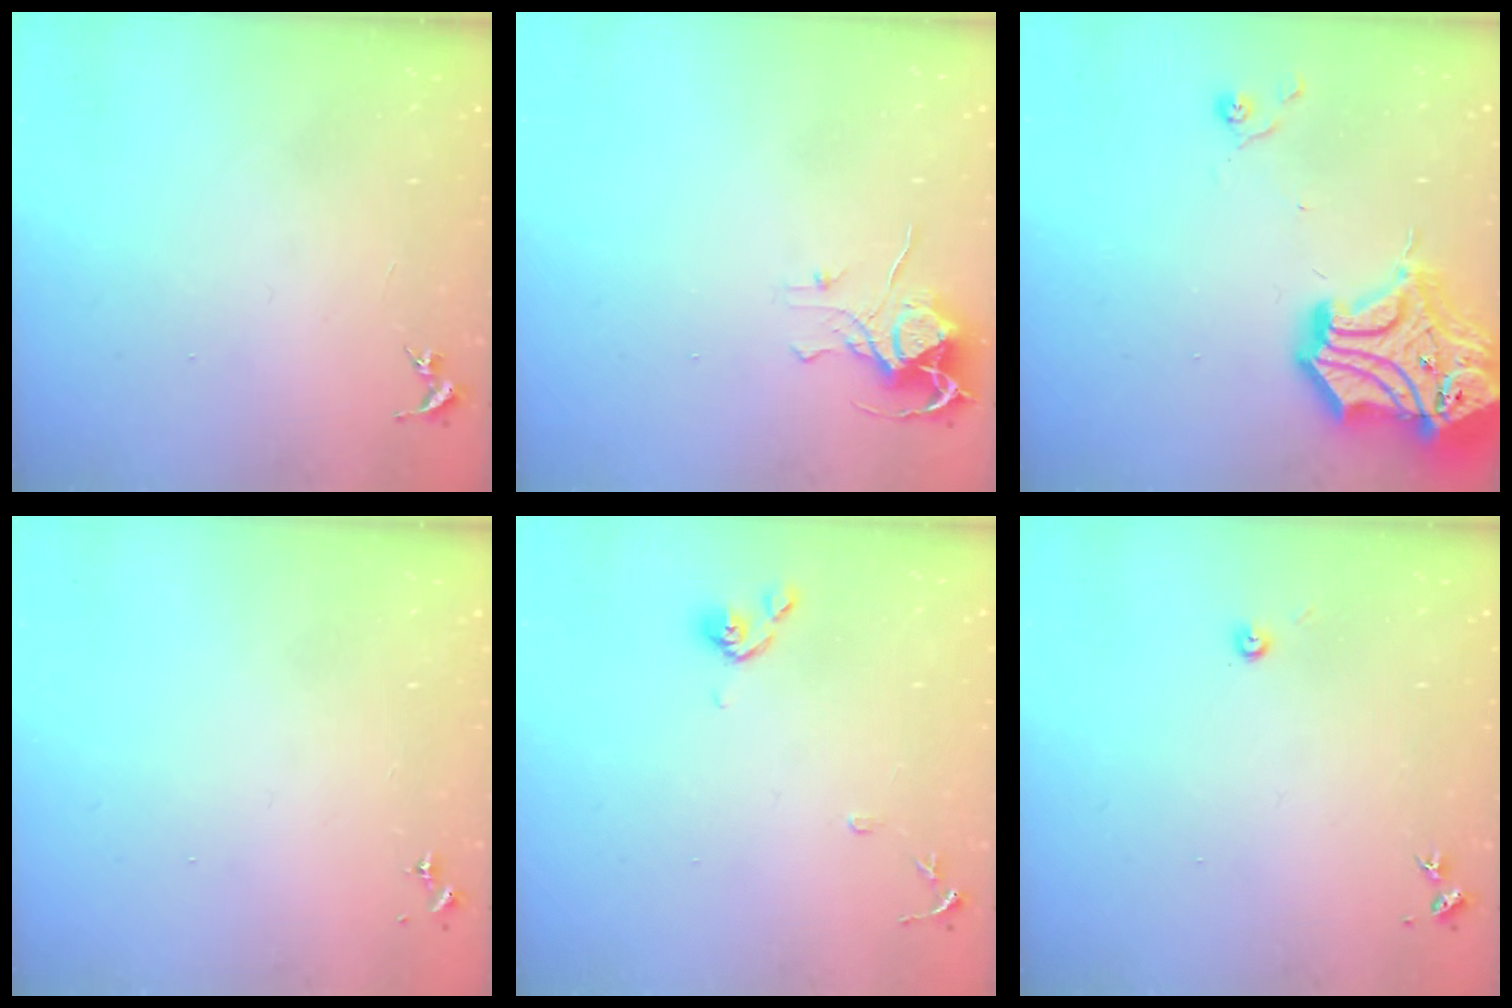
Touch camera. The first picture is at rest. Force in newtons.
{"total": 8.0, "press": 8.0, "slide": 0.6}
{"total": 21.9, "press": 21.7, "slide": 2.9}
{"total": 0.0}
{"total": 8.6, "press": 8.6, "slide": 0.7}
{"total": 2.7, "press": 2.7, "slide": 0.2}